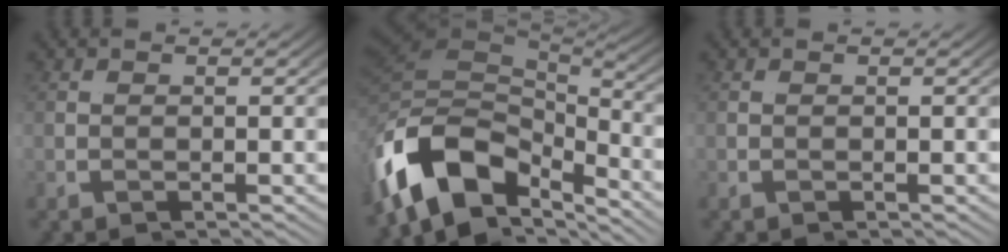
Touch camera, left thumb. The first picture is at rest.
{"total": 14.0, "force": [-0.5, 8.2, 11.3], "torque": [-0.213, -0.002, -0.011]}
{"total": 0.0}